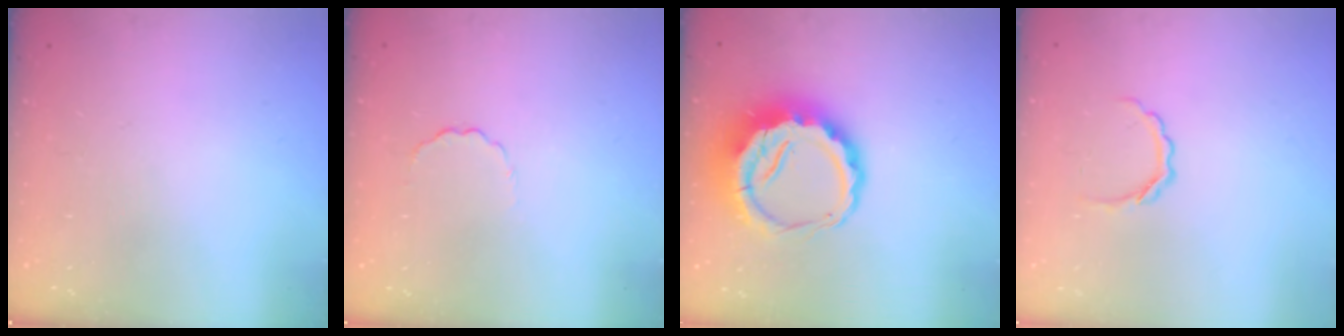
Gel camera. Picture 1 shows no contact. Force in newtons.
{"total": 2.4, "press": 2.2, "slide": 0.9}
{"total": 12.4, "press": 12.0, "slide": 2.8}
{"total": 3.8, "press": 3.7, "slide": 0.7}